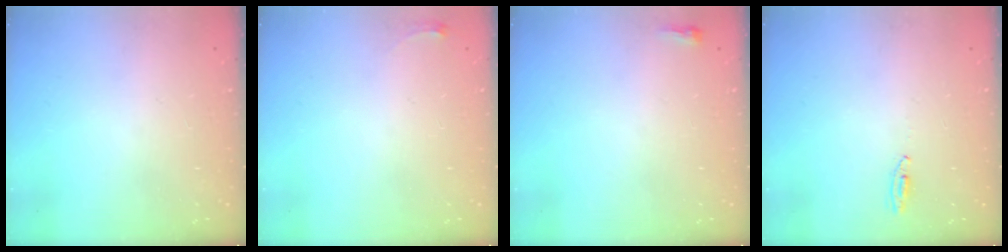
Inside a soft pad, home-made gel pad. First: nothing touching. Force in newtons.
{"total": 2.8, "press": 2.8, "slide": 0.4}
{"total": 2.4, "press": 2.4, "slide": 0.6}
{"total": 2.7, "press": 2.5, "slide": 1.0}